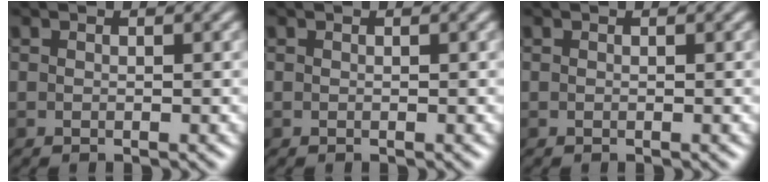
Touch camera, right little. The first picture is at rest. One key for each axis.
{"total": 0.0}
{"total": 0.0}